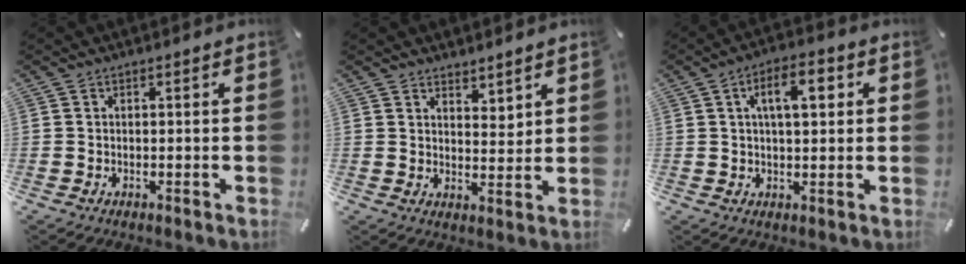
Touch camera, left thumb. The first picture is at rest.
{"total": 4.1, "force": [3.6, 1.9, -0.2], "torque": [0.010, -0.024, 0.067]}
{"total": 8.4, "force": [2.6, 3.7, 7.1], "torque": [-0.113, 0.001, 0.037]}